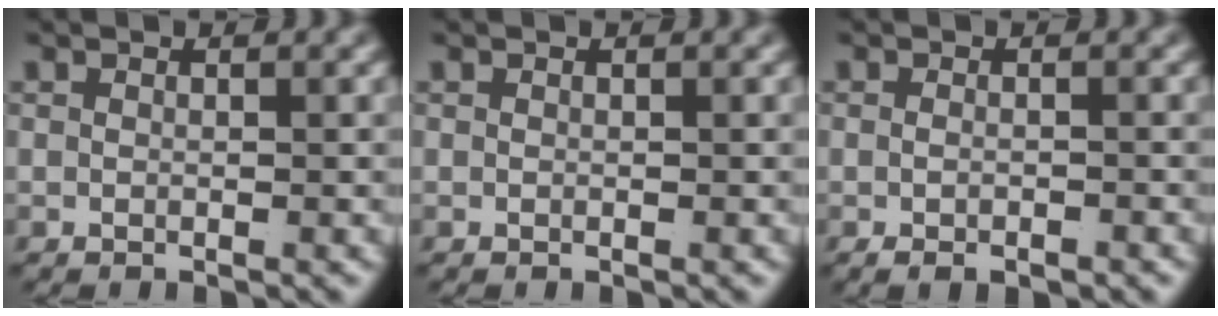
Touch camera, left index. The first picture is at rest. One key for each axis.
{"total": 0.0}
{"total": 1.9, "fx": -1.6, "fy": 0.2, "fz": 1.0, "tx": -0.018, "ty": -0.012, "tz": -0.017}